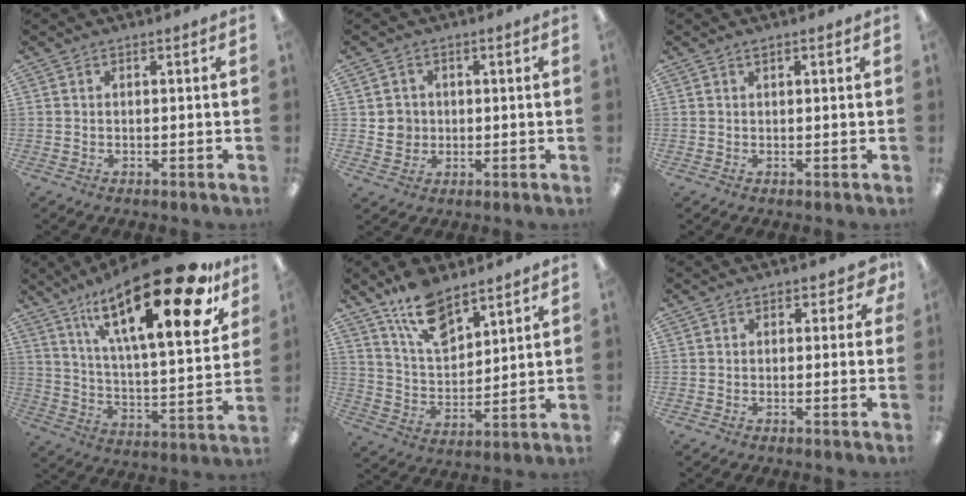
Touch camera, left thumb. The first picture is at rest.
{"total": 4.1, "force": [0.5, 4.0, 0.8], "torque": [-0.008, 0.002, 0.007]}
{"total": 0.9, "force": [0.6, 0.3, 0.6], "torque": [-0.014, 0.002, 0.010]}
{"total": 29.1, "force": [17.0, 9.0, 21.9], "torque": [-0.340, -0.100, 0.274]}
{"total": 13.0, "force": [9.4, 6.0, 6.7], "torque": [-0.125, -0.046, 0.173]}
{"total": 2.6, "force": [0.7, 2.0, 1.6], "torque": [-0.015, 0.003, 0.009]}